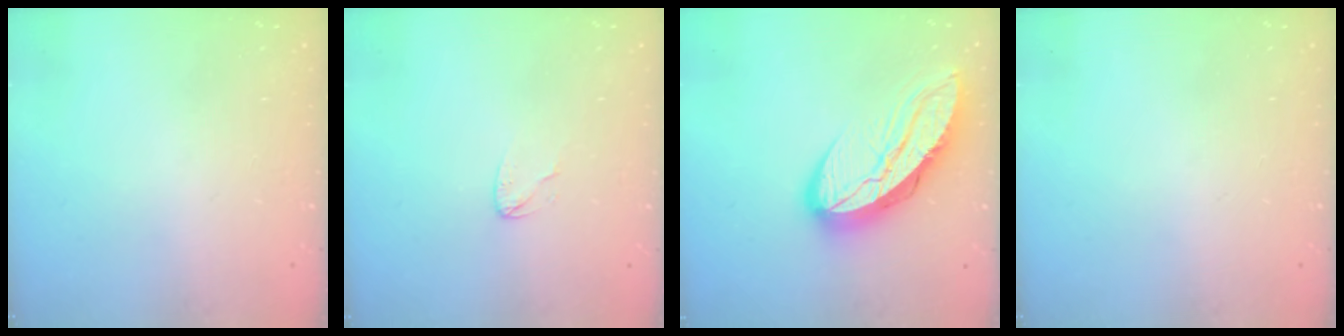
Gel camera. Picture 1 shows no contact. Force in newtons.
{"total": 3.8, "press": 3.8, "slide": 0.2}
{"total": 15.7, "press": 15.6, "slide": 1.4}
{"total": 0.0}